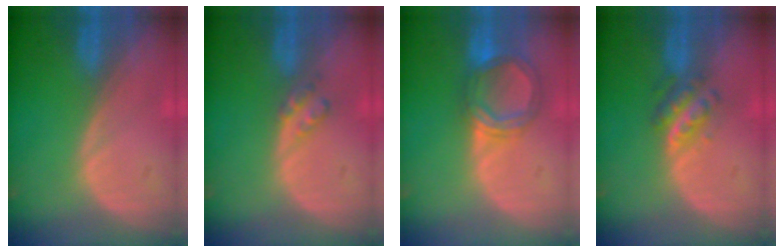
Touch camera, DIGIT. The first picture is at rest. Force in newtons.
{"total": 2.4, "press": 2.4, "slide": 0.2}
{"total": 5.6, "press": 5.6, "slide": 0.3}
{"total": 4.9, "press": 4.5, "slide": 2.1}